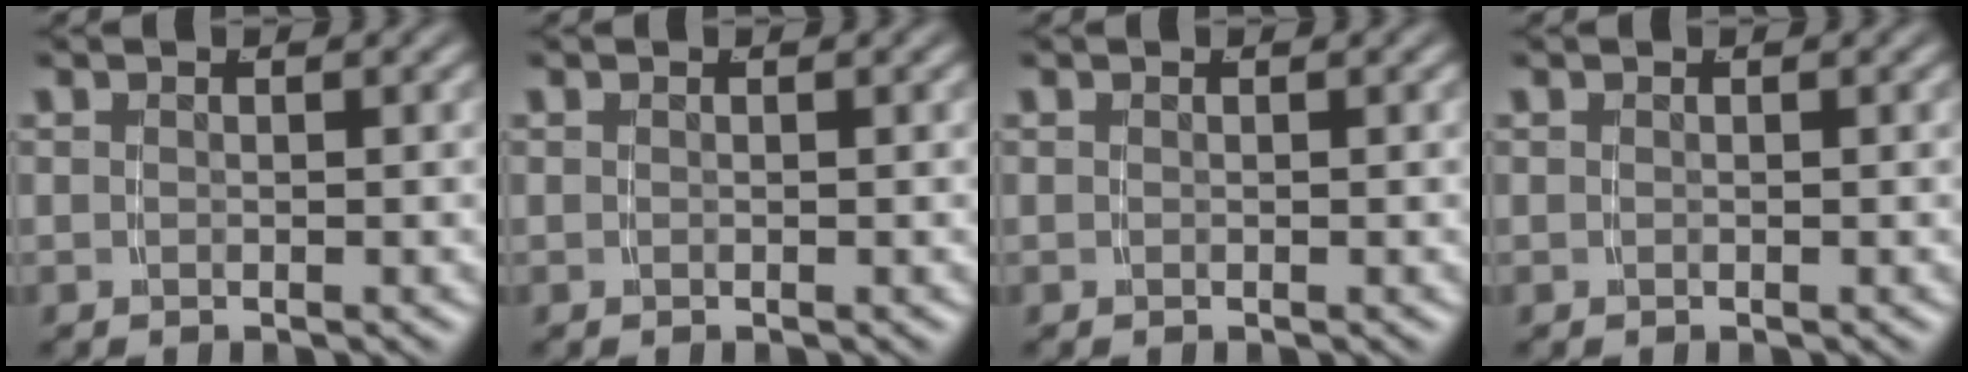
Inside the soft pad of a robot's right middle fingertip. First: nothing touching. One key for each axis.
{"total": 0.0}
{"total": 0.0}
{"total": 0.0}